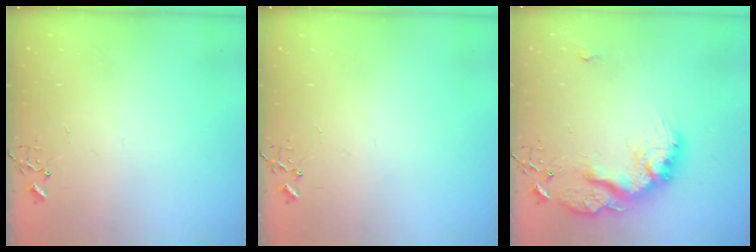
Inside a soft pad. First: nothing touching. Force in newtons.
{"total": 0.0}
{"total": 19.5, "press": 19.5, "slide": 1.0}